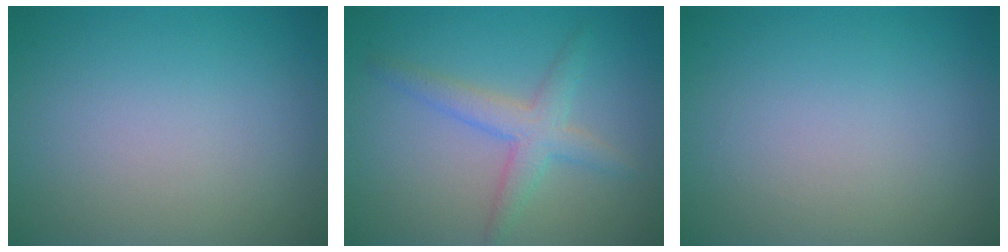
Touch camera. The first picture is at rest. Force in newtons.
{"total": 3.0, "press": 3.0, "slide": 0.1}
{"total": 0.0}